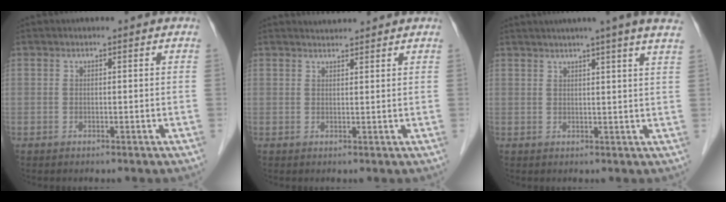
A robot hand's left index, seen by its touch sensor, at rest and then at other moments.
{"total": 1.7, "force": [1.7, 0.0, -0.2], "torque": [-0.008, 0.011, 0.033]}
{"total": 9.9, "force": [7.9, -1.2, 5.8], "torque": [-0.079, 0.016, 0.078]}